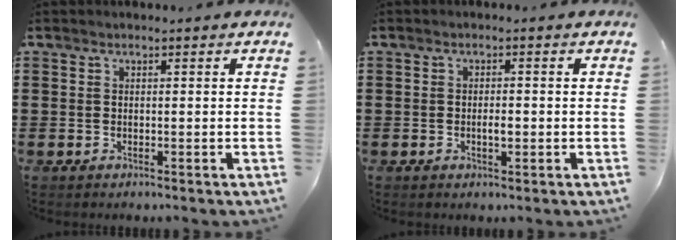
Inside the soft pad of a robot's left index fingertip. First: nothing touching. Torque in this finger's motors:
{"motor_torque": [0.03, 0.01, 0.01, 0.02]}